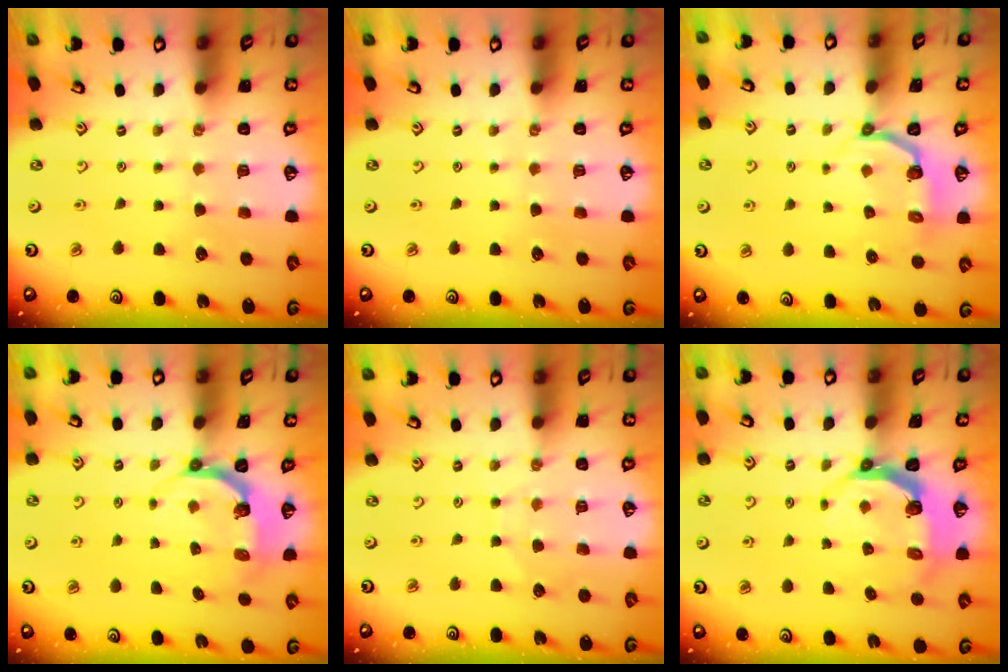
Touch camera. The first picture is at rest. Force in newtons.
{"total": 0.0}
{"total": 3.6, "press": 2.6, "slide": 2.5}
{"total": 5.9, "press": 4.8, "slide": 3.4}
{"total": 5.1, "press": 5.1, "slide": 0.5}
{"total": 5.7, "press": 4.8, "slide": 3.1}